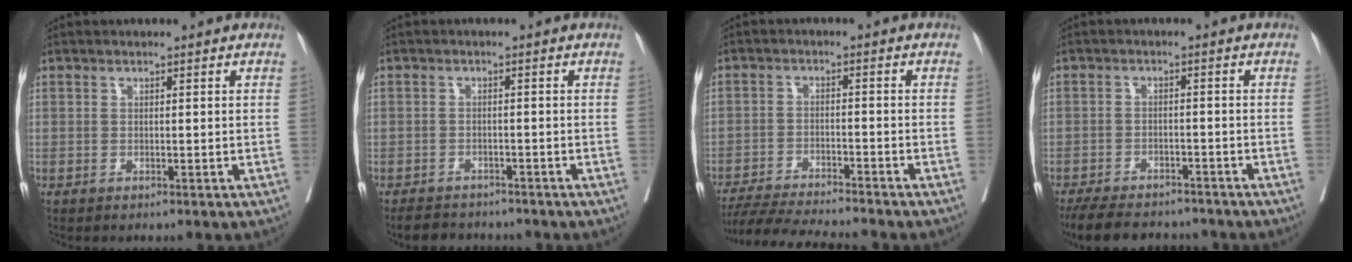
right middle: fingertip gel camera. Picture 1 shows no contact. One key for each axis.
{"total": 5.3, "fx": -4.8, "fy": 1.8, "fz": 1.0, "tx": -0.015, "ty": -0.007, "tz": -0.071}
{"total": 11.8, "fx": -10.8, "fy": -0.5, "fz": 4.6, "tx": -0.068, "ty": -0.017, "tz": -0.178}
{"total": 12.1, "fx": -10.6, "fy": 3.7, "fz": 4.6, "tx": -0.087, "ty": -0.007, "tz": -0.149}